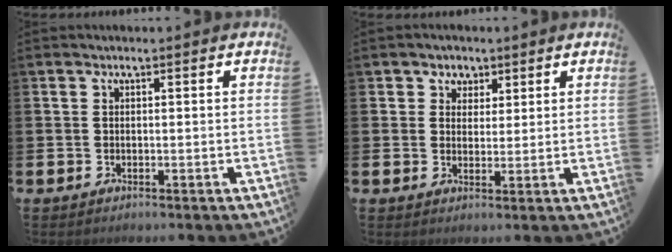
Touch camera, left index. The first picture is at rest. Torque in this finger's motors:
{"motor_torque": [0.09, 0.05, 0.21, 0.02]}